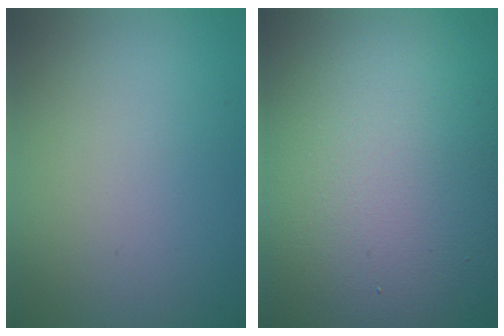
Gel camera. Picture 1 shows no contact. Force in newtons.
{"total": 21.6, "press": 21.6, "slide": 0.7}